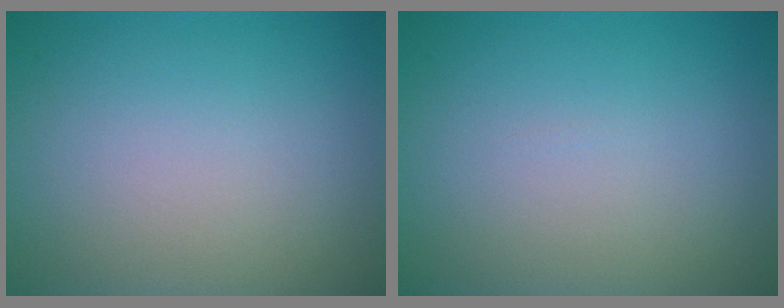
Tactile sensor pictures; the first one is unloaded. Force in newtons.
{"total": 0.0}